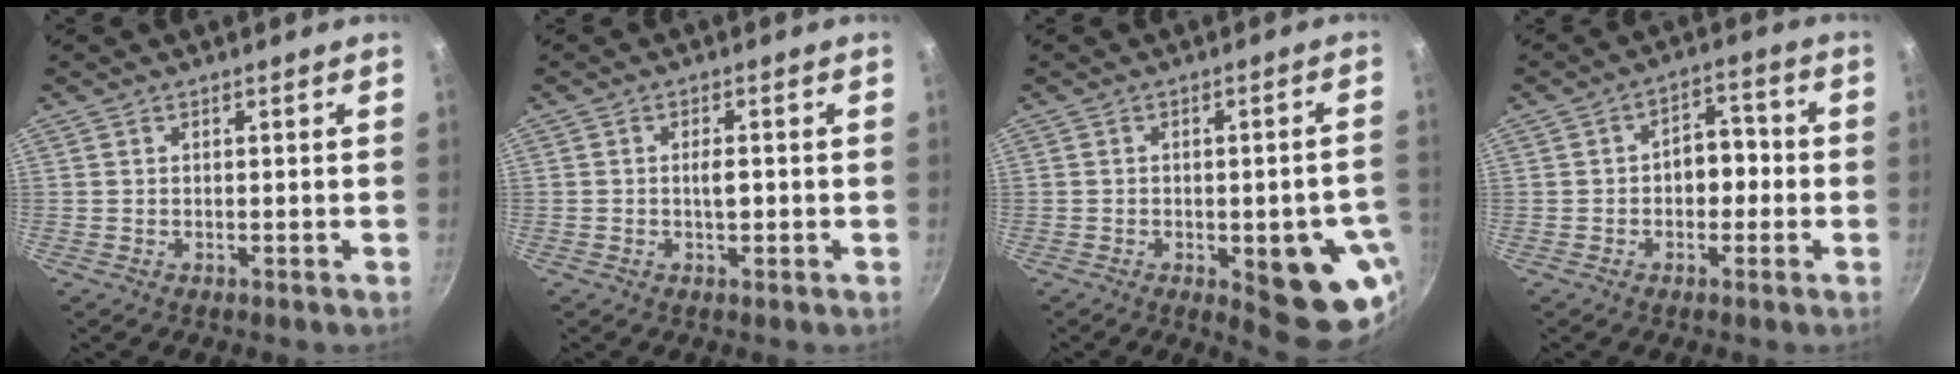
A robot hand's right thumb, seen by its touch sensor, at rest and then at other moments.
{"total": 2.5, "force": [-0.3, 1.2, 2.1], "torque": [-0.023, 0.007, -0.005]}
{"total": 15.2, "force": [-4.5, 6.0, 13.2], "torque": [-0.105, 0.008, -0.052]}
{"total": 6.7, "force": [-0.9, 4.7, 4.7], "torque": [-0.020, 0.027, -0.018]}